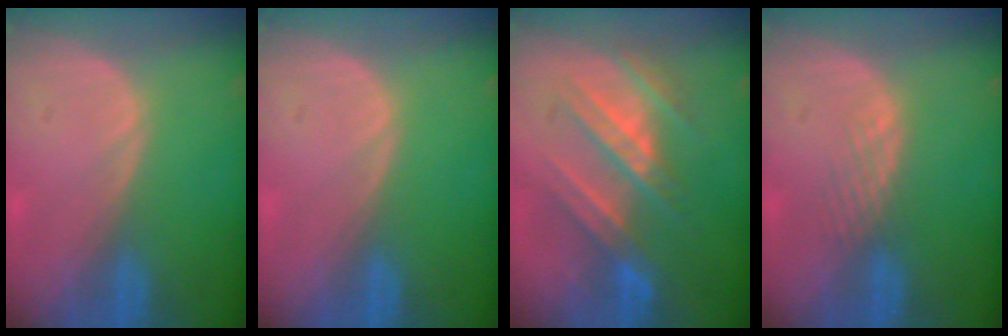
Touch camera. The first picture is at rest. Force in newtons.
{"total": 0.0}
{"total": 8.1, "press": 8.0, "slide": 0.6}
{"total": 1.8, "press": 1.8, "slide": 0.2}